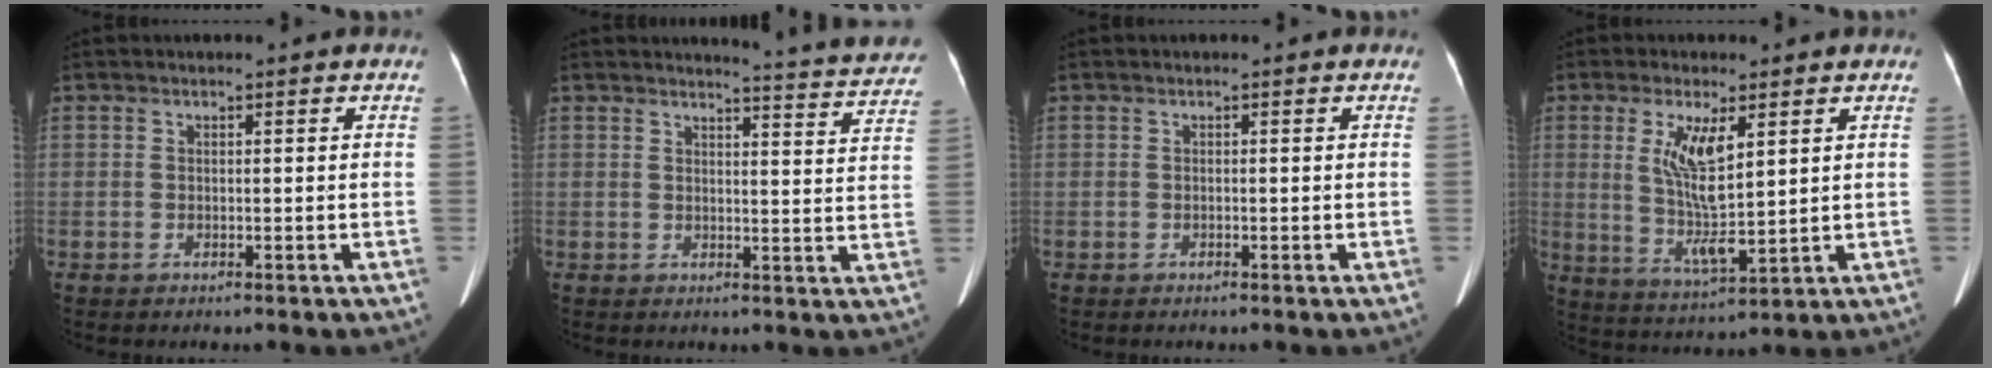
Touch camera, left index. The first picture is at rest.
{"total": 10.3, "force": [10.2, 0.1, 1.3], "torque": [-0.010, -0.048, 0.097]}
{"total": 0.0}
{"total": 8.7, "force": [2.6, 1.9, 8.1], "torque": [-0.162, -0.012, 0.054]}